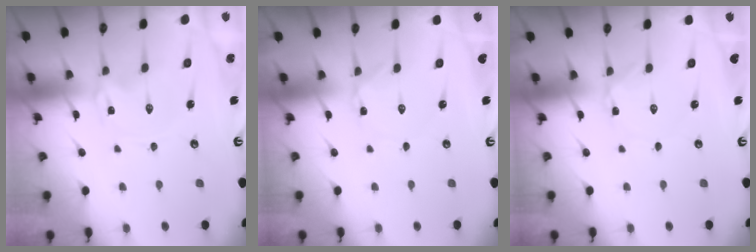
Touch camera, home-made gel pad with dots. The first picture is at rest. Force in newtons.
{"total": 1.1, "press": 1.1, "slide": 0.1}
{"total": 1.1, "press": 1.1, "slide": 0.1}